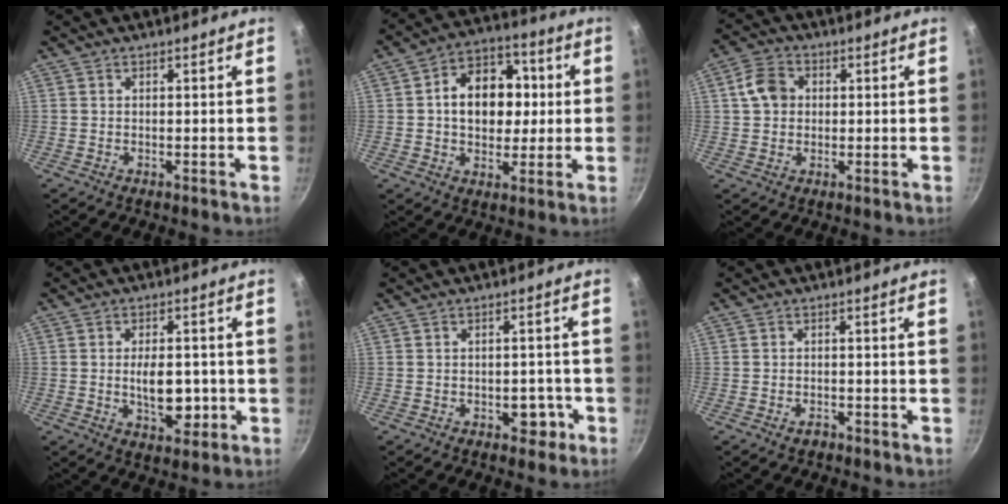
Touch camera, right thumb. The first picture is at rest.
{"total": 14.7, "force": [1.5, 11.0, 9.7], "torque": [-0.107, 0.023, 0.013]}
{"total": 6.2, "force": [0.9, 5.1, 3.5], "torque": [-0.049, 0.012, 0.007]}
{"total": 8.6, "force": [-1.1, 4.7, 7.1], "torque": [-0.081, -0.001, -0.013]}
{"total": 4.1, "force": [-1.7, 2.8, 2.5], "torque": [-0.006, 0.016, -0.016]}
{"total": 1.6, "force": [-1.0, 1.0, 0.7], "torque": [-0.010, 0.011, -0.015]}